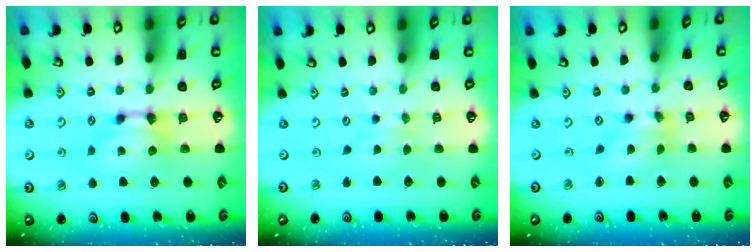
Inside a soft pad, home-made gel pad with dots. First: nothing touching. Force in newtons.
{"total": 2.5, "press": 2.5, "slide": 0.3}
{"total": 2.1, "press": 1.6, "slide": 1.3}